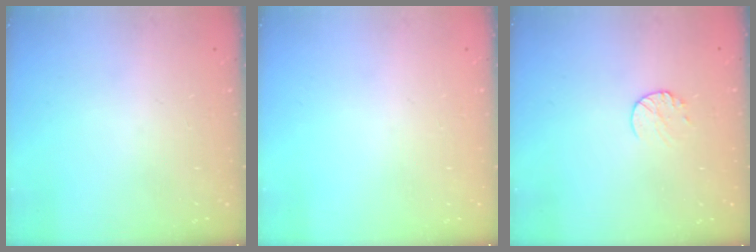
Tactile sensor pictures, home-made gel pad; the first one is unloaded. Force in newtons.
{"total": 0.0}
{"total": 6.7, "press": 6.6, "slide": 0.6}